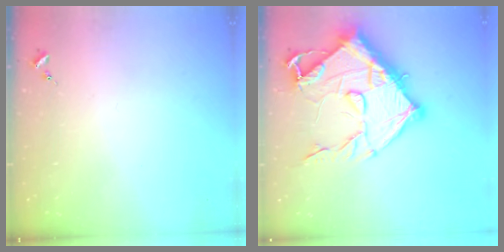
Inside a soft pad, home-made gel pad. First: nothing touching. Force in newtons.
{"total": 22.3, "press": 22.2, "slide": 1.4}